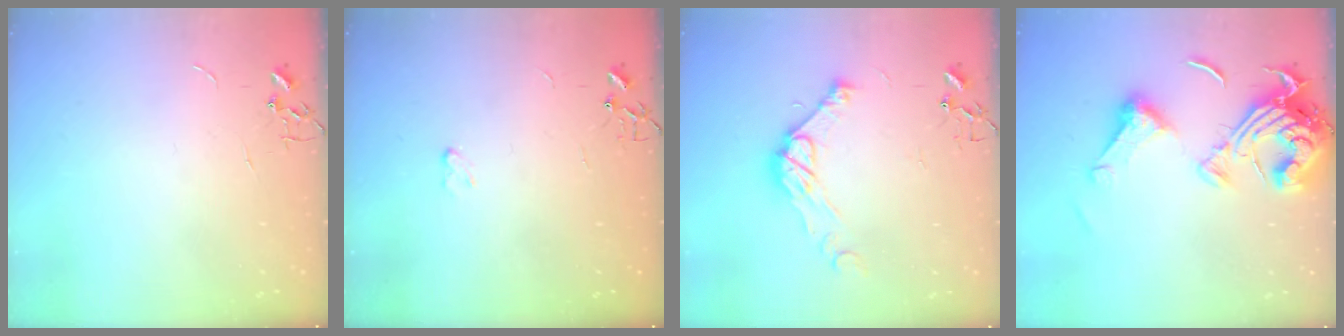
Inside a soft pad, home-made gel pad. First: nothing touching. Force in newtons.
{"total": 3.4, "press": 3.4, "slide": 0.4}
{"total": 11.5, "press": 11.5, "slide": 0.4}
{"total": 17.7, "press": 17.6, "slide": 1.7}